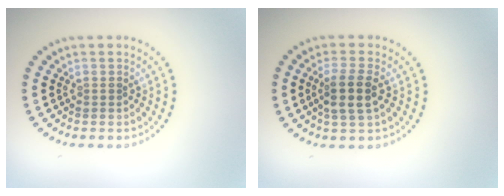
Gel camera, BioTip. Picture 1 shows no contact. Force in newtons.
{"total": 3.1, "press": 2.7, "slide": 1.4}